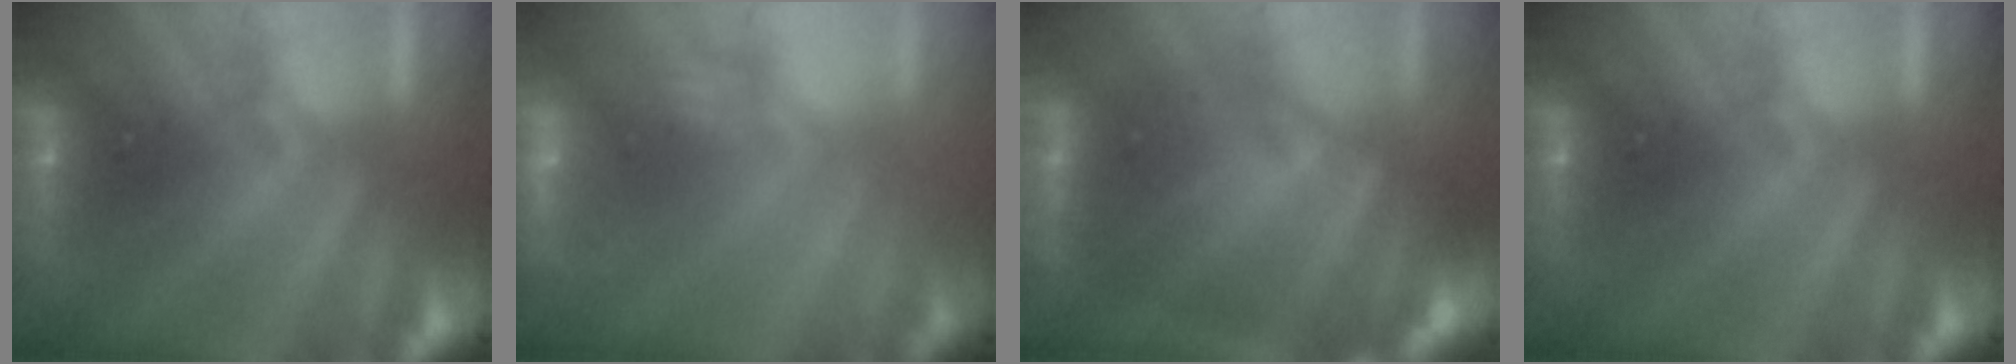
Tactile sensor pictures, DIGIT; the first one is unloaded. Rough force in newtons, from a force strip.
{"total": 2.4}
{"total": 5.5}
{"total": 0.0}